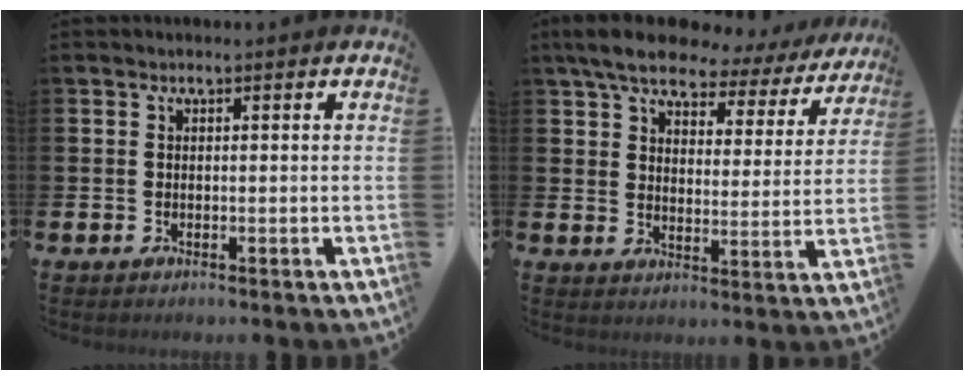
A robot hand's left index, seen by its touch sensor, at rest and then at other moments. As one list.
[{"total": 6.8, "force": [5.8, 2.3, 2.8], "torque": [-0.075, -0.034, 0.094]}]